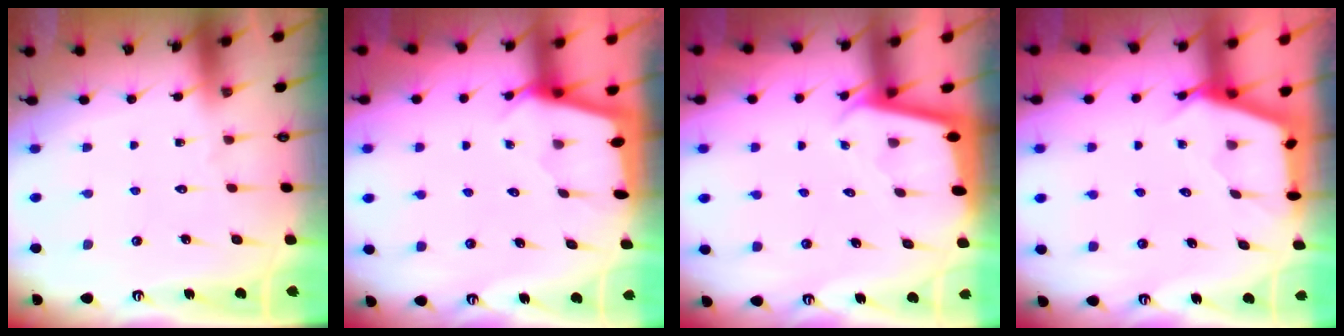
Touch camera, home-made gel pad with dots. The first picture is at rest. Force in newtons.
{"total": 2.2, "press": 2.2, "slide": 0.3}
{"total": 1.8, "press": 1.8, "slide": 0.0}
{"total": 2.7, "press": 2.7, "slide": 0.4}